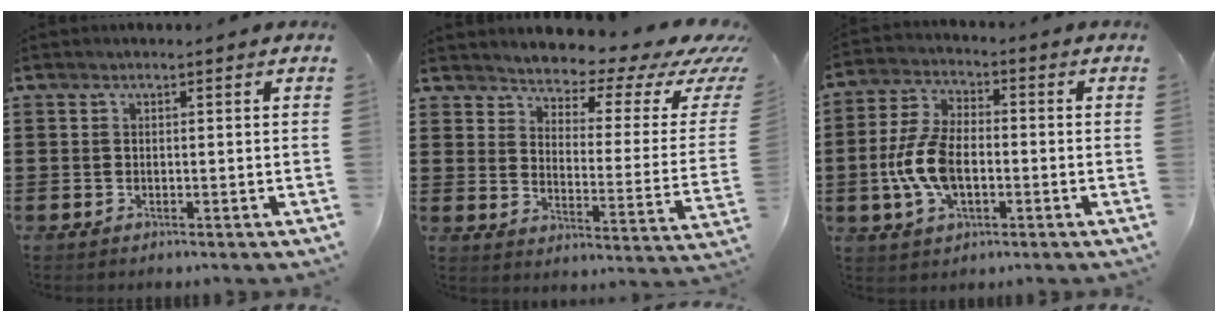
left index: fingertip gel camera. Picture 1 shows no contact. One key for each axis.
{"total": 3.9, "fx": 3.5, "fy": 1.0, "fz": 1.5, "tx": -0.044, "ty": -0.036, "tz": 0.053}
{"total": 9.0, "fx": -1.7, "fy": 4.8, "fz": 7.5, "tx": -0.183, "ty": -0.003, "tz": -0.039}